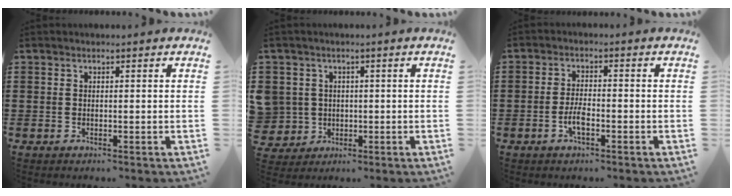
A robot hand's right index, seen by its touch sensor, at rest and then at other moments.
{"total": 4.3, "force": [0.0, 4.3, 0.4], "torque": [-0.042, 0.009, -0.004]}
{"total": 3.3, "force": [-1.4, 1.2, 2.8], "torque": [-0.068, -0.002, -0.032]}